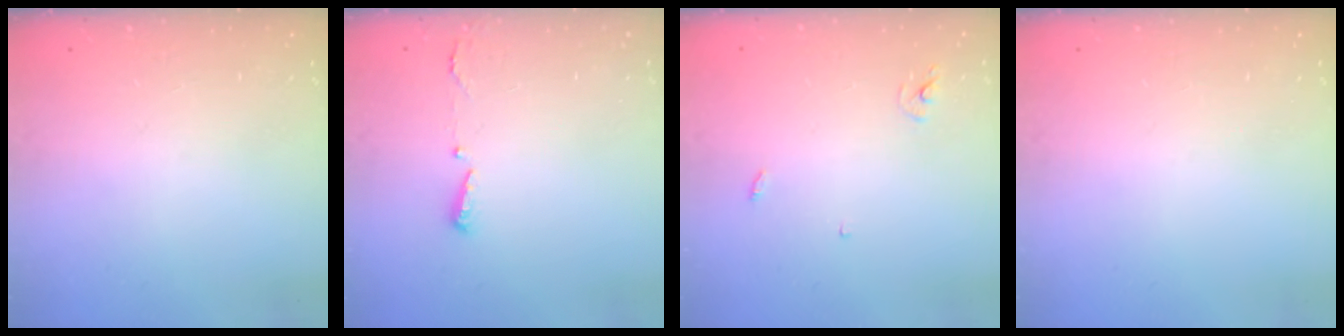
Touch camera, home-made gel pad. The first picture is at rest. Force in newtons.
{"total": 2.9, "press": 2.8, "slide": 0.6}
{"total": 2.4, "press": 2.4, "slide": 0.2}
{"total": 0.0}